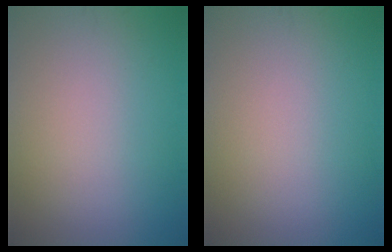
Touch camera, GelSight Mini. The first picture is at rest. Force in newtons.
{"total": 0.0}